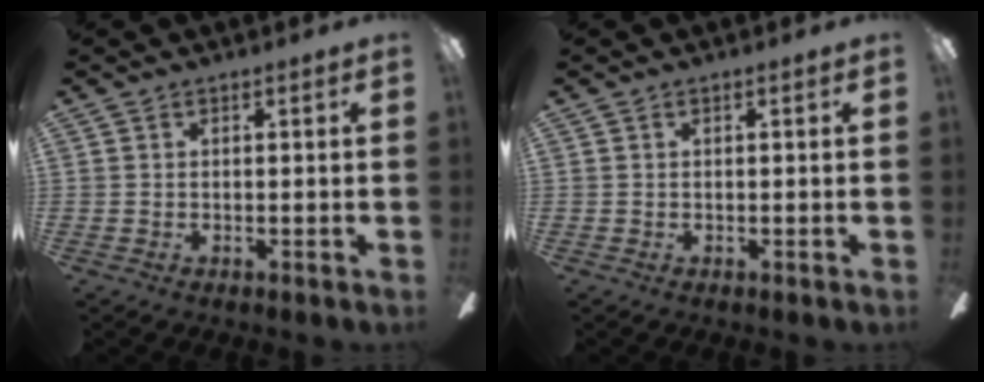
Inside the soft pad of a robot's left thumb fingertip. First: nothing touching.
{"total": 0.0}